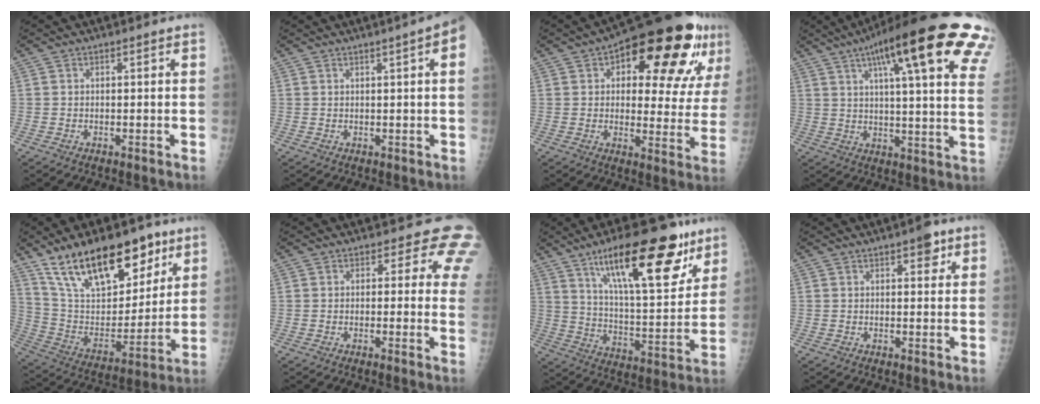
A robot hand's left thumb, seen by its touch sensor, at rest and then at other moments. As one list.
[{"total": 5.8, "force": [2.2, 0.2, 5.3], "torque": [-0.060, 0.007, 0.023]}, {"total": 23.2, "force": [10.6, 9.6, 18.3], "torque": [-0.206, -0.002, 0.146]}, {"total": 28.6, "force": [14.7, 5.7, 23.9], "torque": [-0.283, -0.003, 0.190]}, {"total": 24.3, "force": [15.4, 11.3, 15.0], "torque": [-0.207, -0.043, 0.277]}, {"total": 6.7, "force": [3.9, 4.0, 3.8], "torque": [-0.004, -0.012, 0.017]}, {"total": 24.7, "force": [14.4, 8.0, 18.4], "torque": [-0.249, -0.047, 0.234]}, {"total": 3.4, "force": [1.8, 1.6, 2.3], "torque": [-0.011, -0.004, 0.019]}]